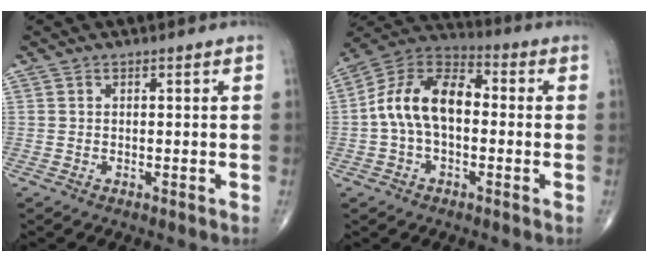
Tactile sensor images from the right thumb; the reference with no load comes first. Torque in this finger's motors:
{"motor_torque": [0.18, 0.17, 0.32, -0.13, 0.21]}